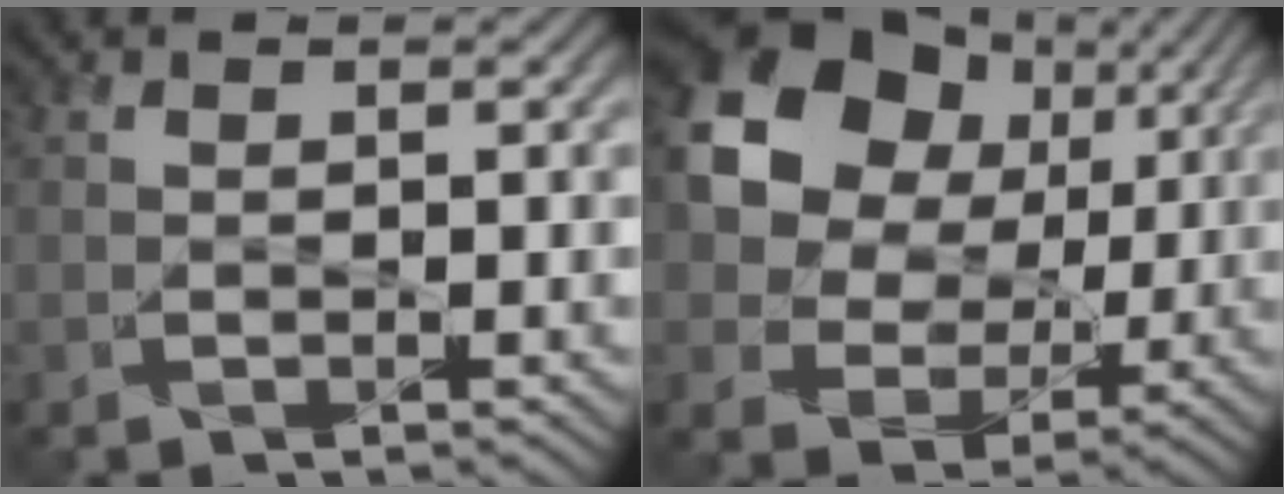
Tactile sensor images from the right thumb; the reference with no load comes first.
{"total": 14.8, "force": [4.5, 11.8, 7.8], "torque": [-0.192, 0.025, 0.081]}